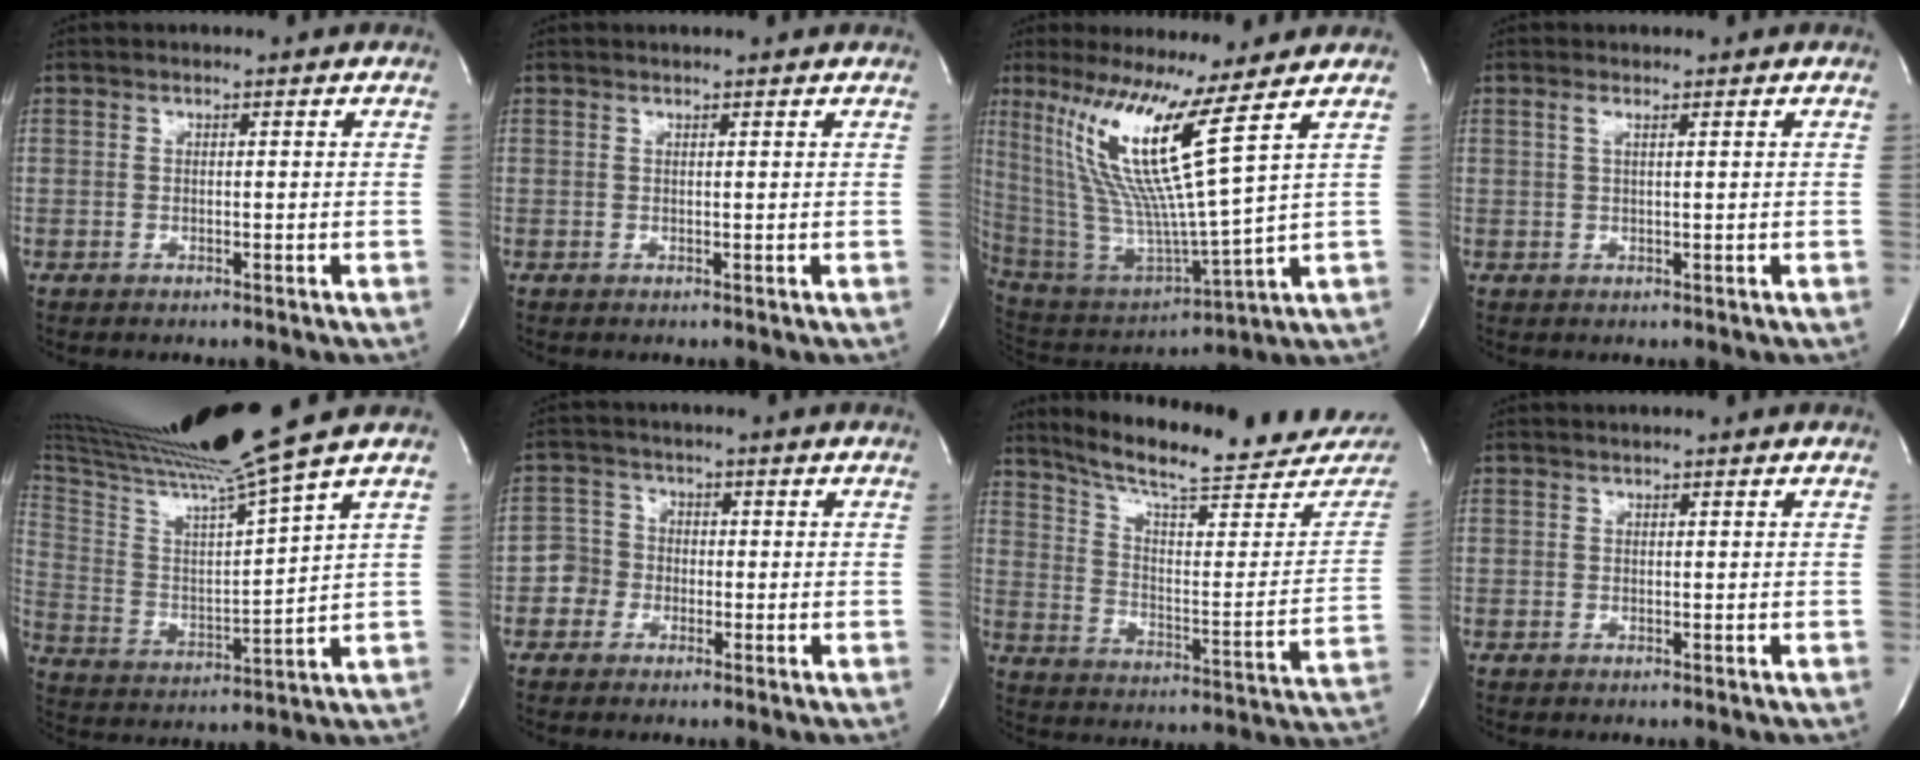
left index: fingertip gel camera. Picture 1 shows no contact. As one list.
[{"total": 1.7, "force": [1.6, 0.0, 0.5], "torque": [-0.011, 0.006, 0.014]}, {"total": 16.5, "force": [8.1, -2.7, 14.2], "torque": [-0.274, -0.028, 0.149]}, {"total": 1.0, "force": [0.4, -0.1, 0.9], "torque": [-0.028, 0.001, 0.010]}, {"total": 17.1, "force": [14.3, -3.3, 8.9], "torque": [-0.170, -0.033, 0.249]}, {"total": 3.4, "force": [-1.6, 3.0, 0.3], "torque": [0.001, 0.008, -0.037]}, {"total": 23.5, "force": [21.1, 2.8, 9.8], "torque": [-0.150, -0.064, 0.282]}, {"total": 0.0}]